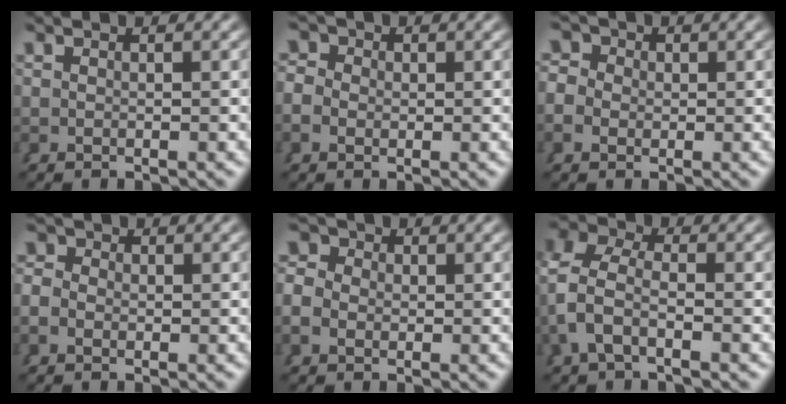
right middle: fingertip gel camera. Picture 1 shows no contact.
{"total": 3.9, "force": [0.7, 3.5, 1.5], "torque": [-0.028, 0.012, -0.007]}
{"total": 5.1, "force": [1.0, 4.5, 2.0], "torque": [-0.039, 0.014, -0.004]}
{"total": 2.2, "force": [0.1, 2.0, 0.8], "torque": [-0.014, 0.005, -0.012]}
{"total": 5.6, "force": [1.3, 4.9, 2.4], "torque": [-0.046, 0.015, 0.001]}
{"total": 4.9, "force": [0.3, 3.9, 3.0], "torque": [-0.093, -0.011, 0.003]}